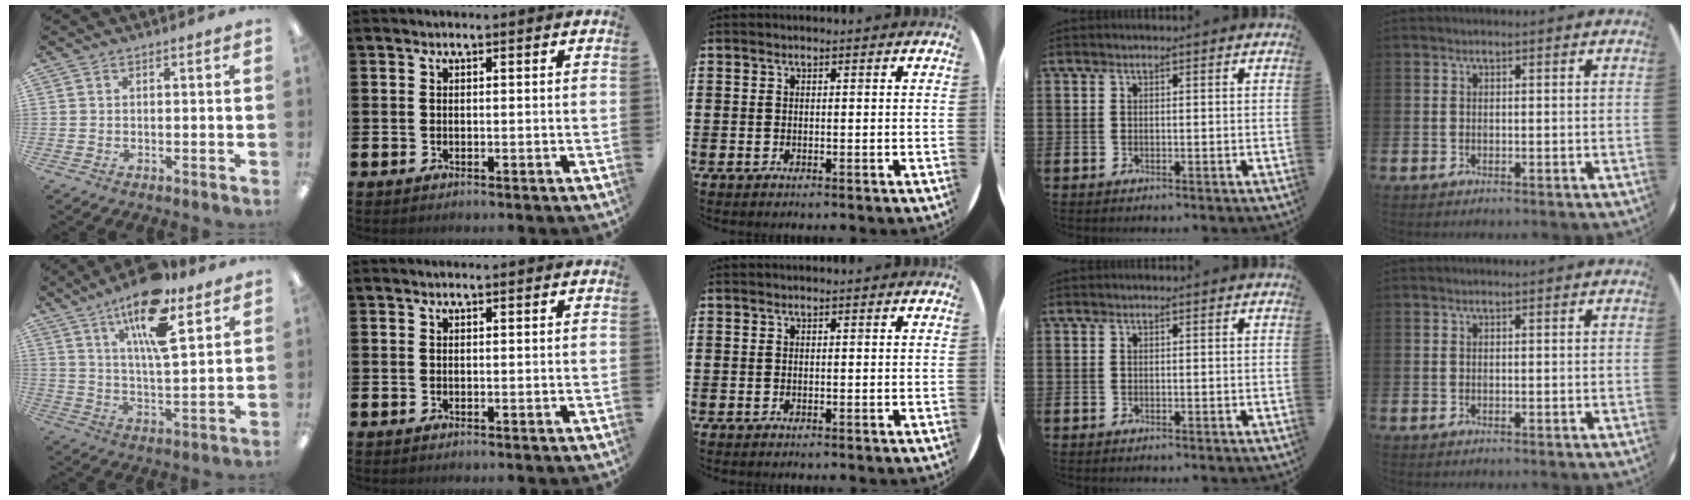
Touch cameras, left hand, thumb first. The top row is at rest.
{"thumb": {"total": 16.6, "force": [10.6, 5.1, 11.7], "torque": [-0.198, -0.047, 0.173]}}